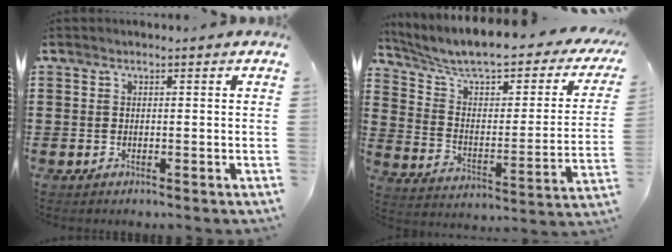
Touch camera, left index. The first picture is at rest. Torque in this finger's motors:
{"motor_torque": [2.14, 0.00, 1.05, 0.21]}